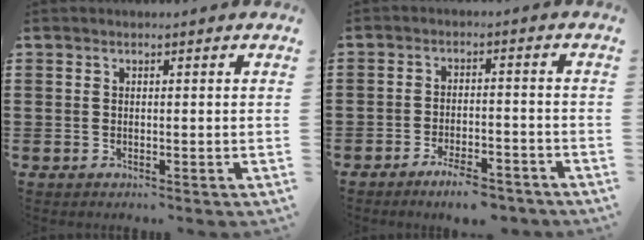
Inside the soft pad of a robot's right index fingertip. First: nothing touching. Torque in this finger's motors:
{"motor_torque": [1.10, 1.04, 0.48, 0.08]}